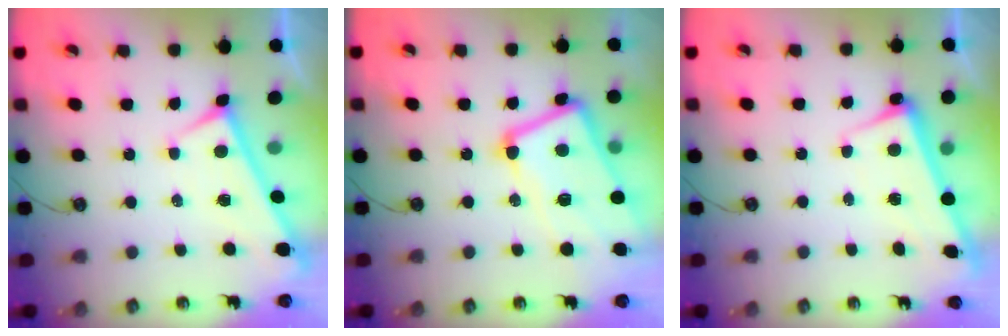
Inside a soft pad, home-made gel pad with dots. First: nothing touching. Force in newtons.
{"total": 11.9, "press": 11.6, "slide": 2.3}
{"total": 2.6, "press": 2.6, "slide": 0.5}